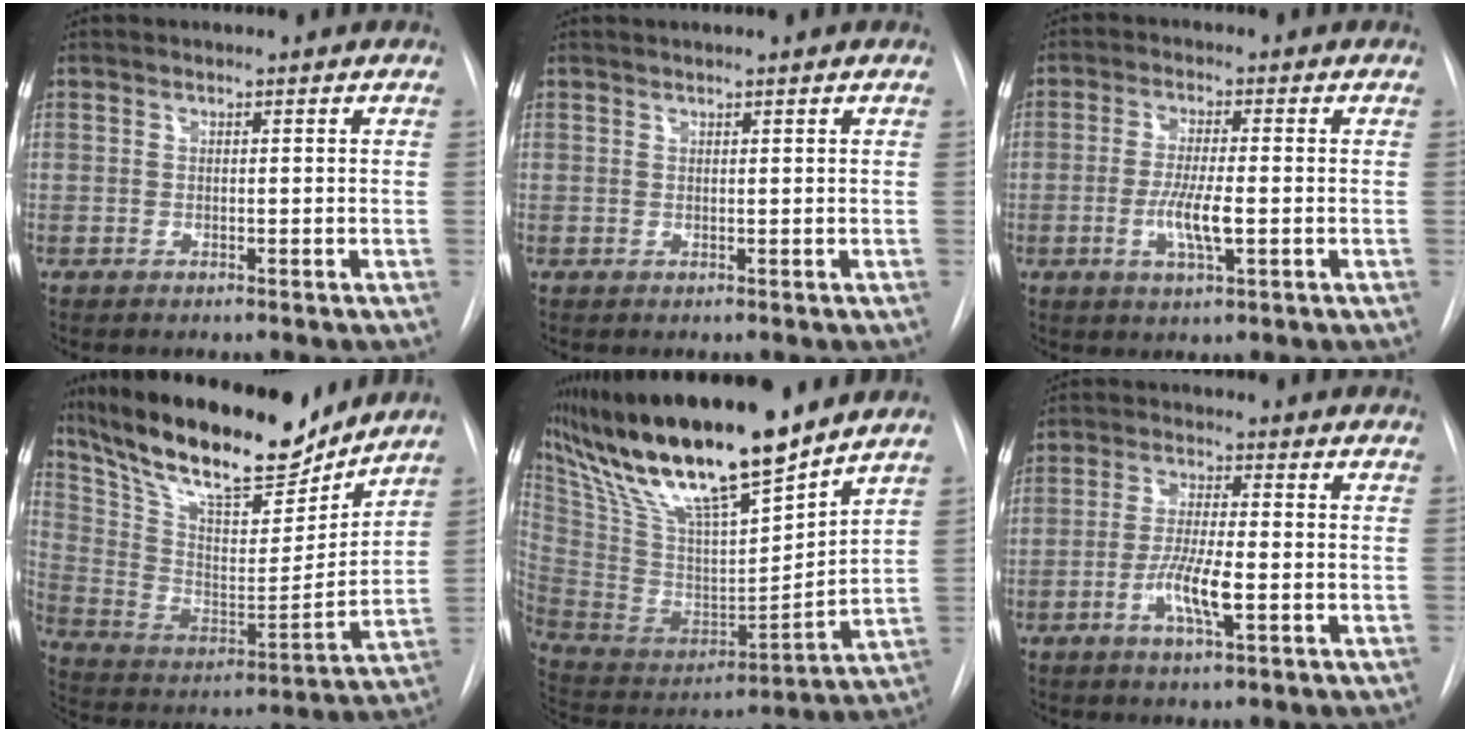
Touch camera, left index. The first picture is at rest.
{"total": 1.0, "force": [0.7, -0.2, 0.6], "torque": [-0.009, 0.010, 0.016]}
{"total": 5.9, "force": [-1.6, 0.9, 5.6], "torque": [-0.112, -0.013, -0.030]}
{"total": 22.5, "force": [18.9, 5.4, 11.1], "torque": [-0.204, -0.009, 0.314]}
{"total": 22.6, "force": [18.0, 2.7, 13.4], "torque": [-0.252, -0.012, 0.329]}
{"total": 6.8, "force": [-2.5, 0.9, 6.2], "torque": [-0.121, -0.010, -0.047]}